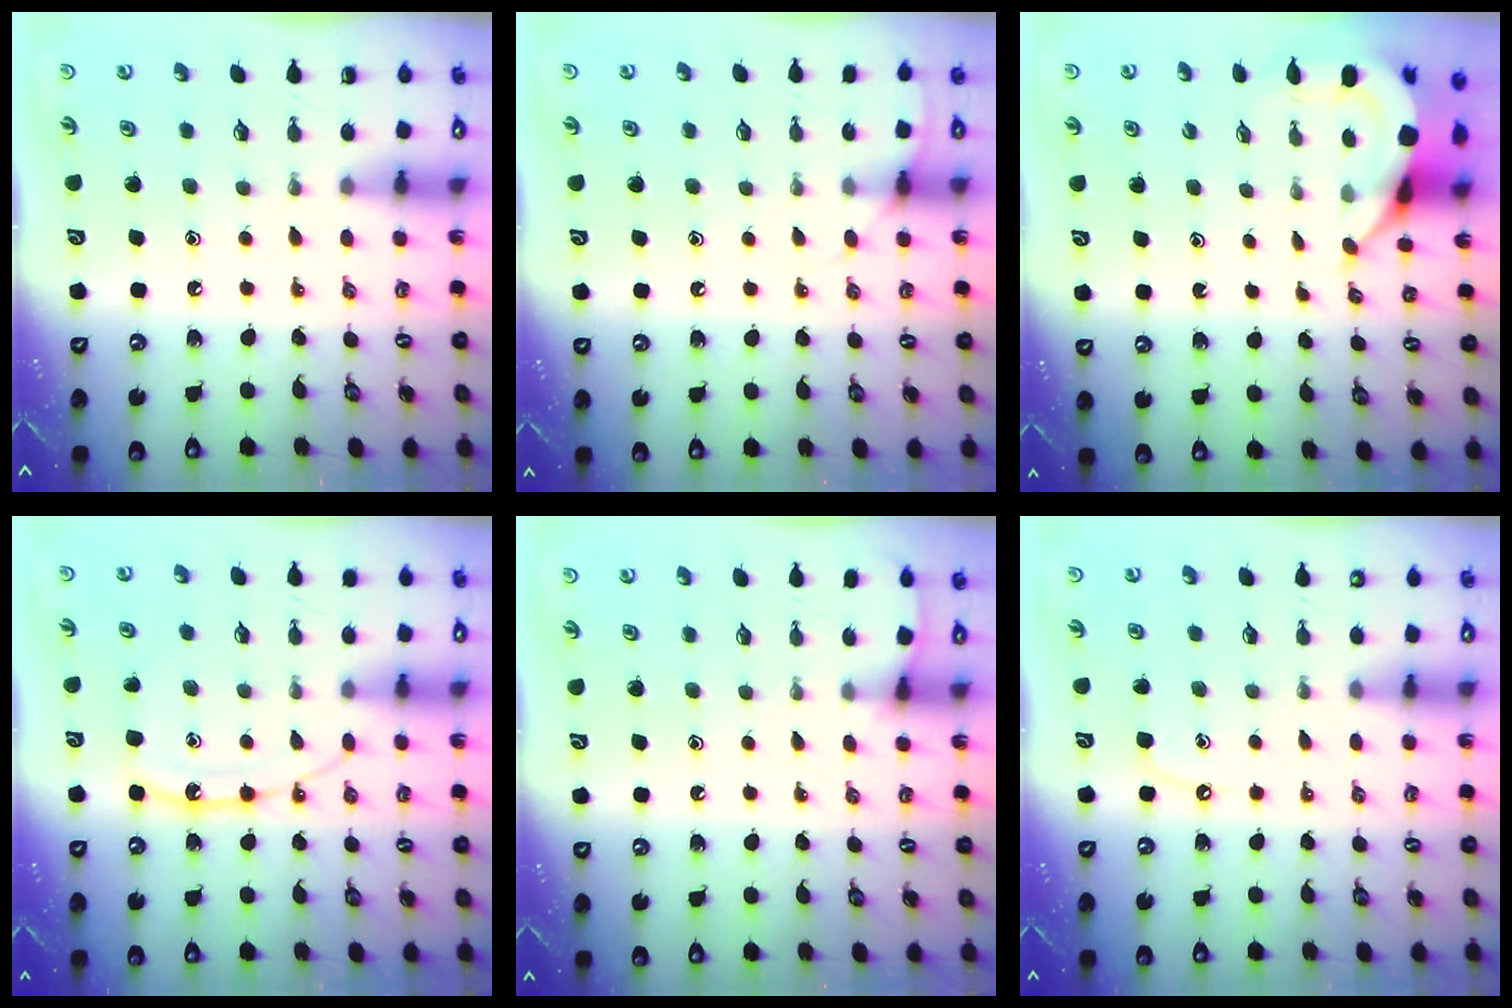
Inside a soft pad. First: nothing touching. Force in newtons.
{"total": 5.8, "press": 5.7, "slide": 0.8}
{"total": 5.0, "press": 5.0, "slide": 0.3}
{"total": 12.6, "press": 12.6, "slide": 0.6}
{"total": 2.4, "press": 2.4, "slide": 0.4}
{"total": 3.3, "press": 3.2, "slide": 0.4}